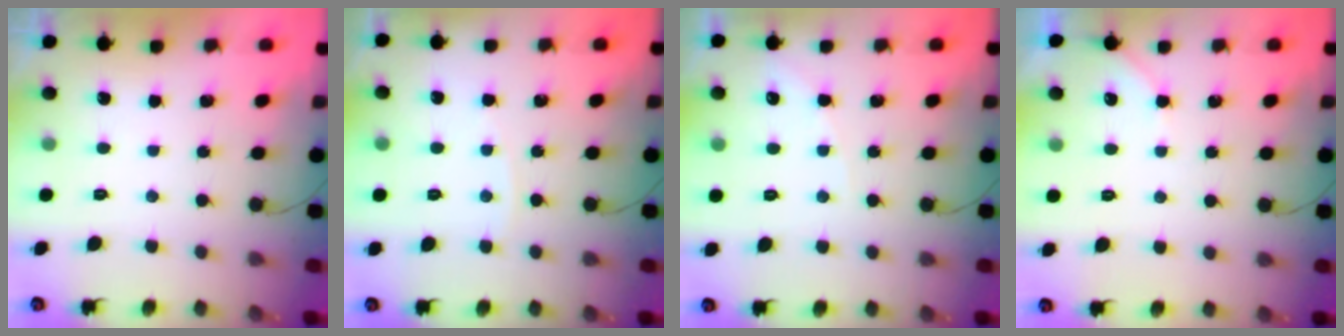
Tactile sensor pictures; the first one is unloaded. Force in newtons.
{"total": 1.6, "press": 1.6, "slide": 0.2}
{"total": 4.1, "press": 4.1, "slide": 0.6}
{"total": 2.7, "press": 2.6, "slide": 0.5}